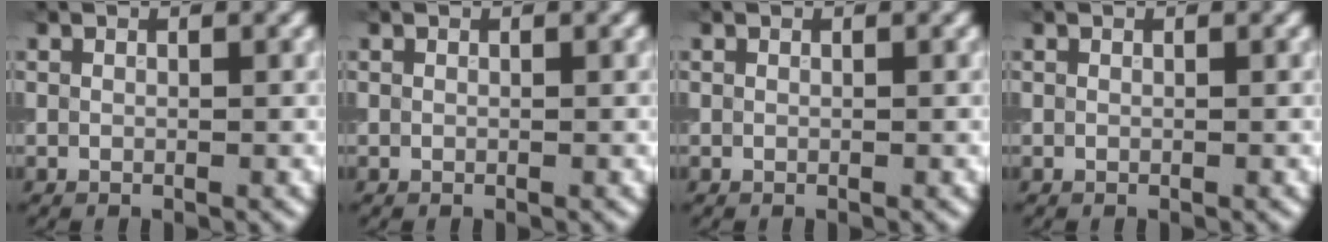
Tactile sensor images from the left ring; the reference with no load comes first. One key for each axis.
{"total": 0.0}
{"total": 0.0}
{"total": 0.0}